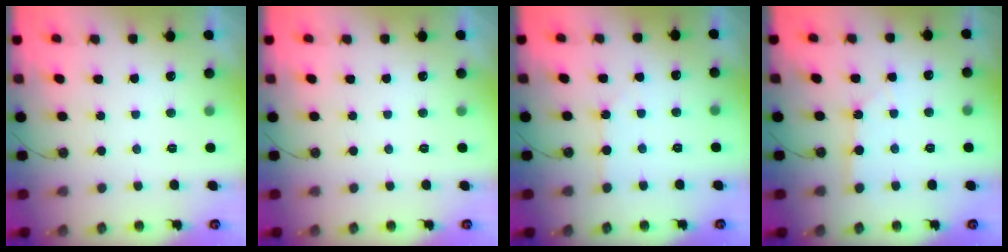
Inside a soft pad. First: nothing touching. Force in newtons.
{"total": 0.0}
{"total": 2.7, "press": 2.7, "slide": 0.3}
{"total": 2.1, "press": 2.1, "slide": 0.3}